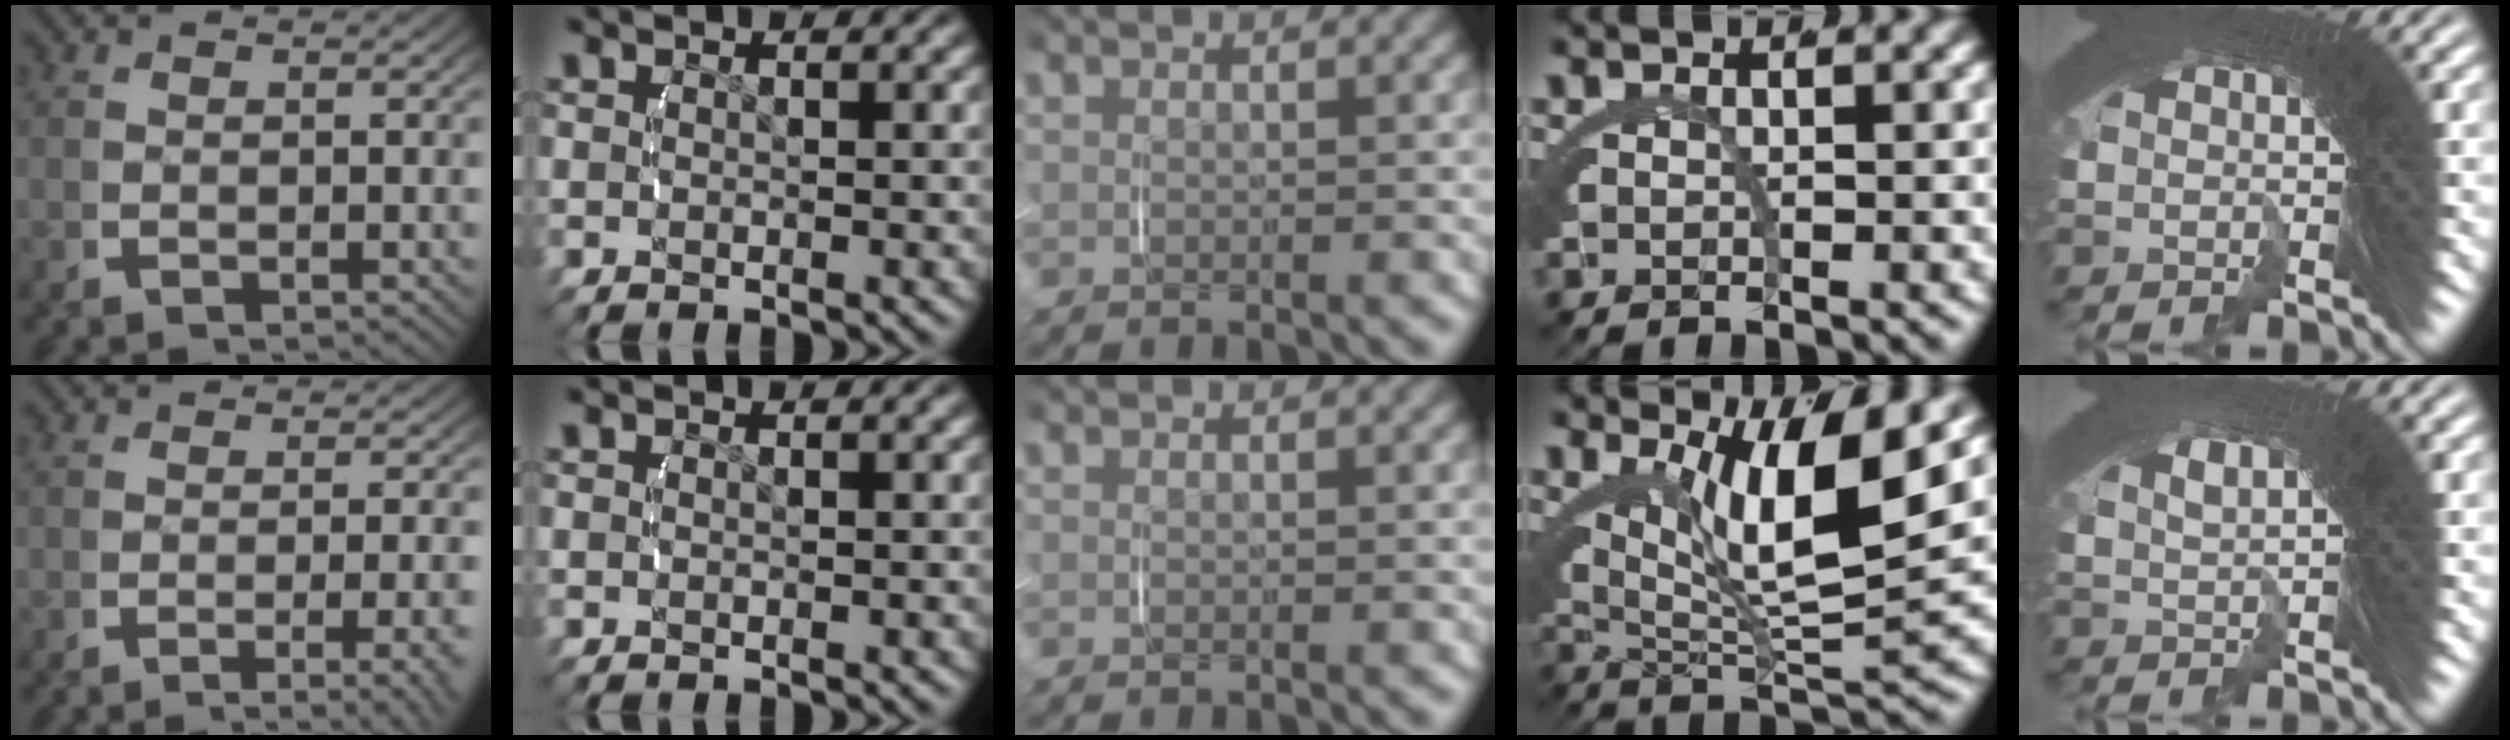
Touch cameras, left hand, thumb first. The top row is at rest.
{"thumb": {"total": 3.5, "force": [-1.7, 0.5, 3.1], "torque": [-0.046, -0.003, -0.025]}, "ring": {"total": 9.3, "force": [2.9, 3.1, 8.2], "torque": [-0.140, -0.002, 0.053]}, "little": {"total": 2.4, "force": [0.2, 1.6, 1.8], "torque": [-0.055, -0.004, 0.002]}}